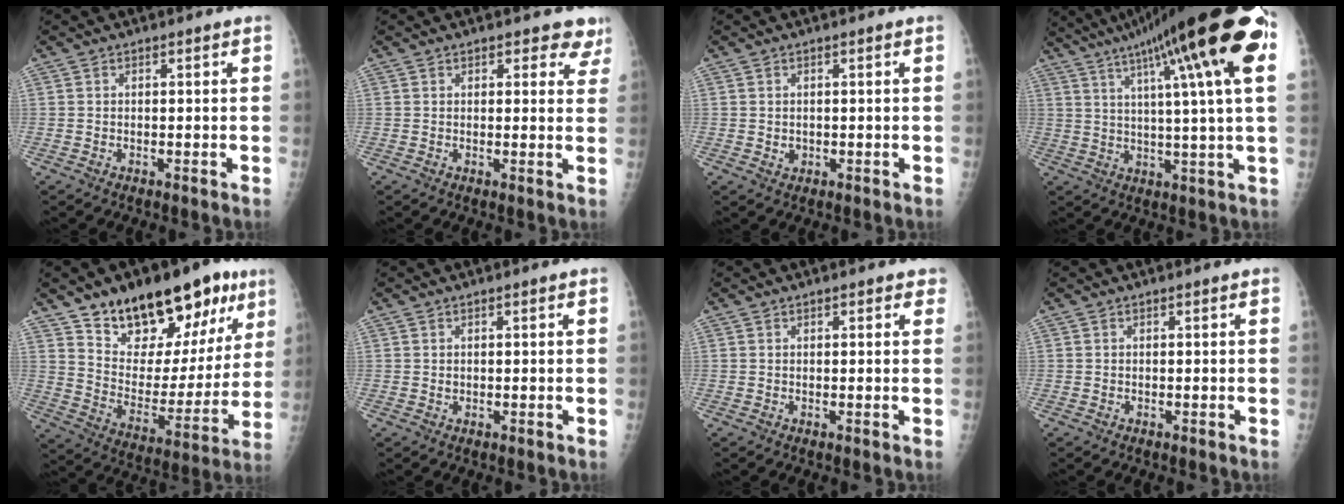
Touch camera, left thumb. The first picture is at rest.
{"total": 4.8, "force": [3.4, 2.6, 2.1], "torque": [0.017, -0.013, 0.032]}
{"total": 1.7, "force": [0.0, 1.4, 1.0], "torque": [-0.007, 0.002, 0.004]}
{"total": 24.9, "force": [11.4, 2.1, 22.0], "torque": [-0.331, 0.010, 0.159]}
{"total": 24.5, "force": [15.2, 11.8, 15.1], "torque": [-0.175, -0.055, 0.243]}
{"total": 1.0, "force": [0.3, 0.6, 0.7], "torque": [-0.006, 0.000, 0.007]}
{"total": 2.1, "force": [1.2, 1.0, 1.4], "torque": [-0.006, 0.000, 0.010]}
{"total": 0.0}